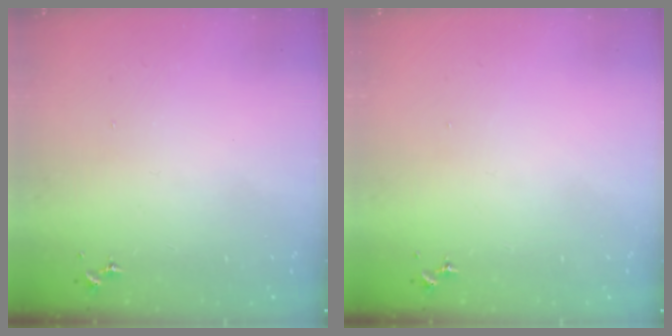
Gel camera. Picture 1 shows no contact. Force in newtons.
{"total": 0.0}